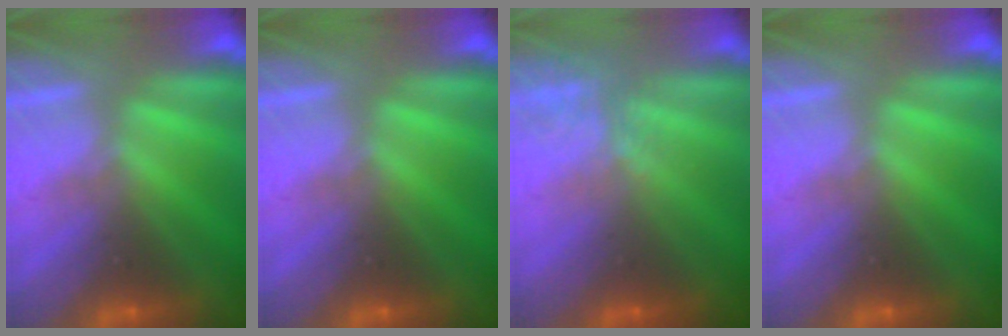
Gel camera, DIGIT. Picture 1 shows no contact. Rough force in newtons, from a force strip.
{"total": 0.0}
{"total": 1.8}
{"total": 0.0}